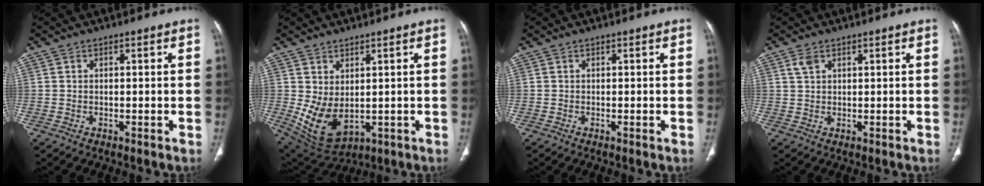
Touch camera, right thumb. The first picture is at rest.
{"total": 9.0, "force": [0.0, 5.4, 7.2], "torque": [-0.123, -0.013, 0.031]}
{"total": 0.0}
{"total": 2.0, "force": [1.1, 1.1, 1.2], "torque": [-0.027, 0.003, 0.028]}